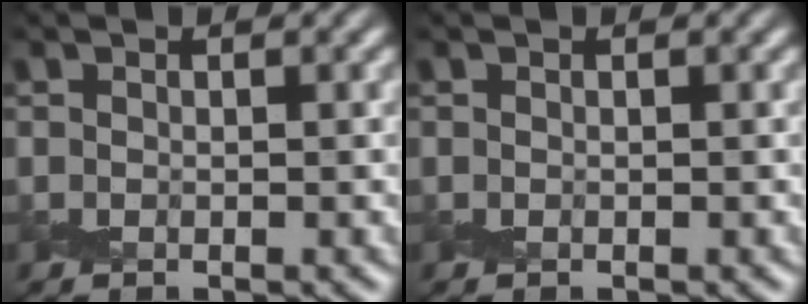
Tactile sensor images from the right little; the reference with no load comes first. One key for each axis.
{"total": 0.0}